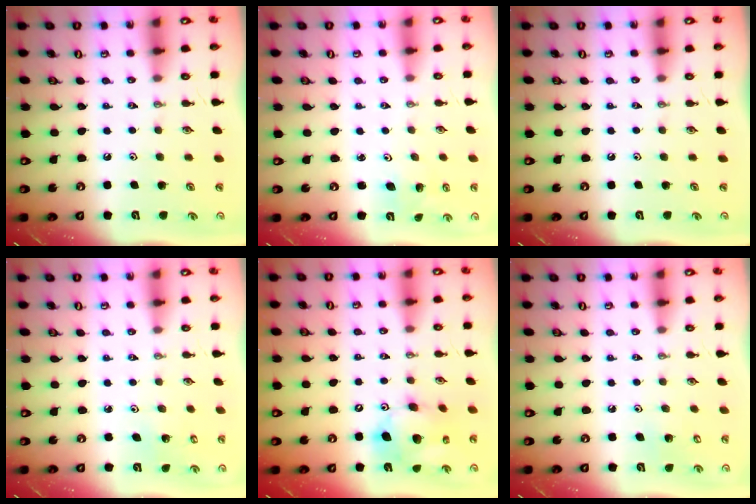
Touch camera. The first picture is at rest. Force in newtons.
{"total": 2.0, "press": 2.0, "slide": 0.1}
{"total": 0.0}
{"total": 2.3, "press": 2.3, "slide": 0.1}
{"total": 13.9, "press": 13.7, "slide": 2.4}
{"total": 2.9, "press": 2.9, "slide": 0.3}